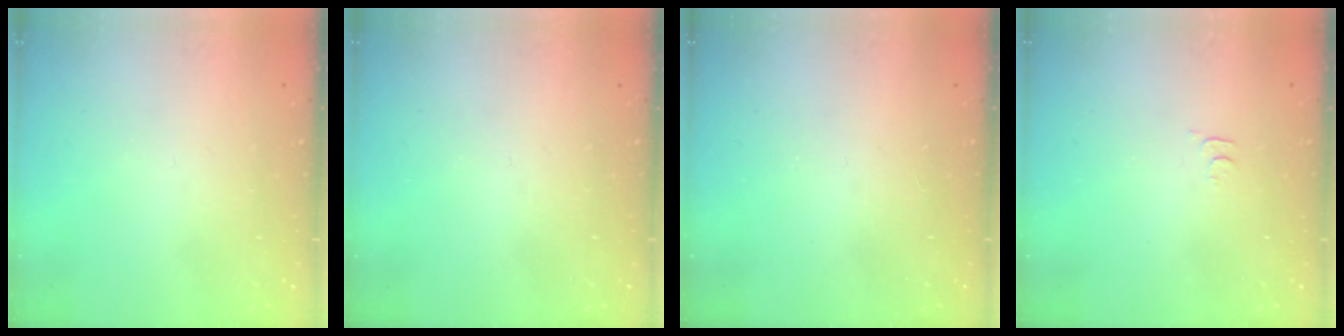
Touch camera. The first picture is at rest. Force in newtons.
{"total": 0.0}
{"total": 2.8, "press": 2.8, "slide": 0.4}
{"total": 3.4, "press": 3.4, "slide": 0.5}